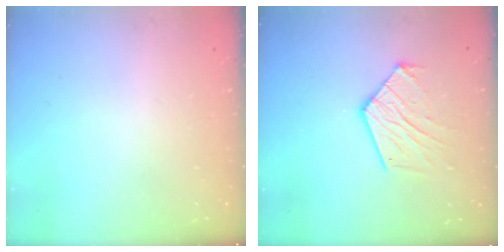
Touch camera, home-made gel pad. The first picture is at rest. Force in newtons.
{"total": 13.0, "press": 13.0, "slide": 0.8}